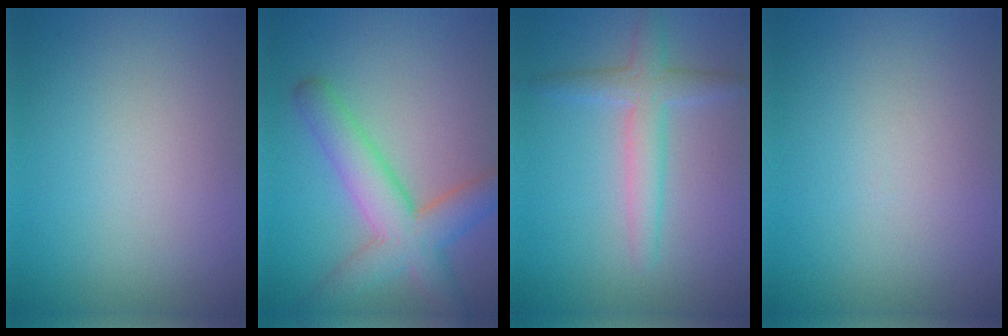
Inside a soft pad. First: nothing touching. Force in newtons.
{"total": 5.9, "press": 5.9, "slide": 0.3}
{"total": 3.1, "press": 3.1, "slide": 0.1}
{"total": 0.0}